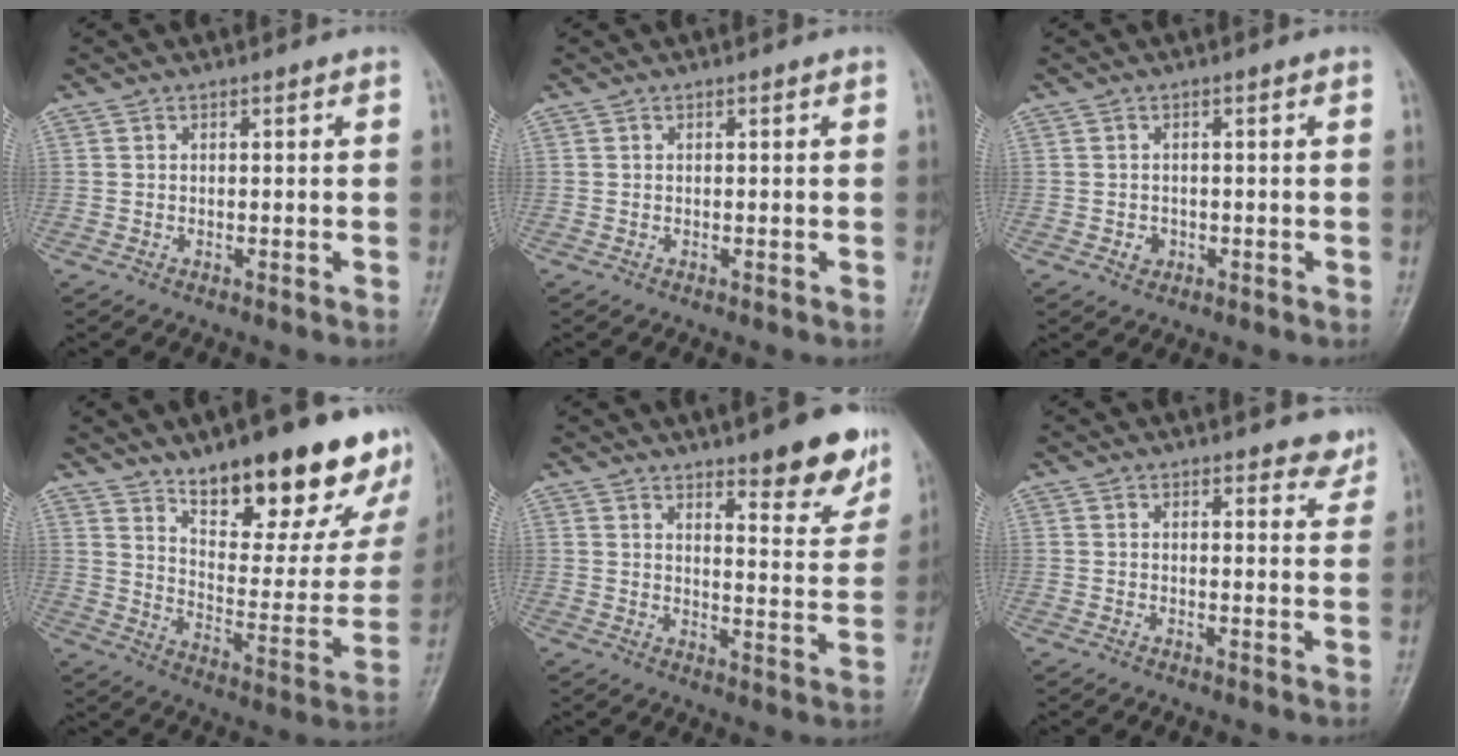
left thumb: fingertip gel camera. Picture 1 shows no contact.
{"total": 0.0}
{"total": 1.5, "force": [-0.5, 1.3, 0.5], "torque": [-0.001, 0.004, -0.004]}
{"total": 24.9, "force": [17.5, 8.7, 15.4], "torque": [-0.166, -0.103, 0.256]}
{"total": 11.1, "force": [7.9, 2.9, 7.4], "torque": [-0.062, -0.052, 0.109]}
{"total": 4.4, "force": [3.9, 1.7, 1.2], "torque": [0.013, -0.025, 0.038]}